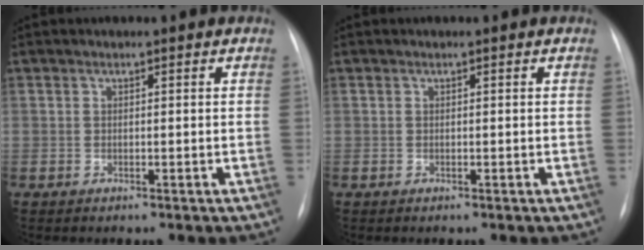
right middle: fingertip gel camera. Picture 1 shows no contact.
{"total": 0.0}